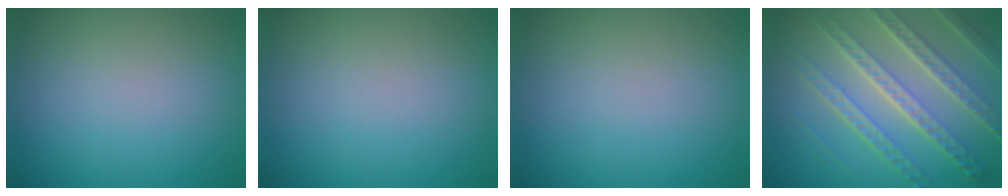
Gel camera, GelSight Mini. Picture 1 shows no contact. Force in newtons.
{"total": 0.0}
{"total": 0.0}
{"total": 8.0, "press": 5.7, "slide": 5.7}